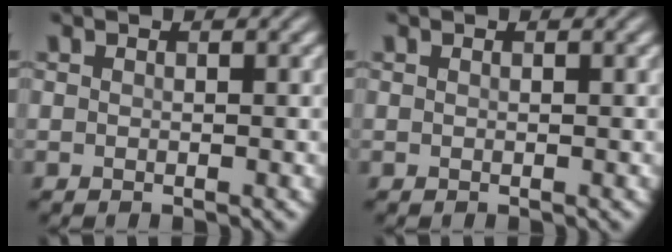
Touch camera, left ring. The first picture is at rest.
{"total": 0.0}